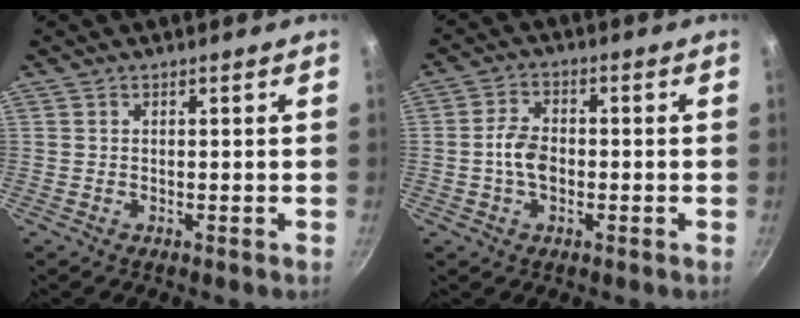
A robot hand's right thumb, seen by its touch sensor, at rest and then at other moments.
{"total": 5.6, "force": [-1.0, 3.7, 4.1], "torque": [-0.072, 0.020, -0.023]}